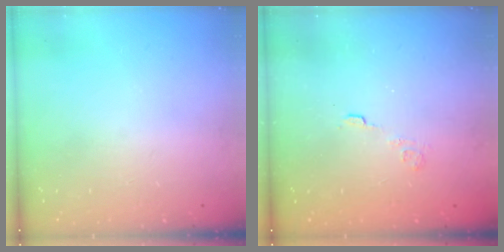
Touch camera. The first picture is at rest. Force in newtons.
{"total": 2.6, "press": 2.2, "slide": 1.4}